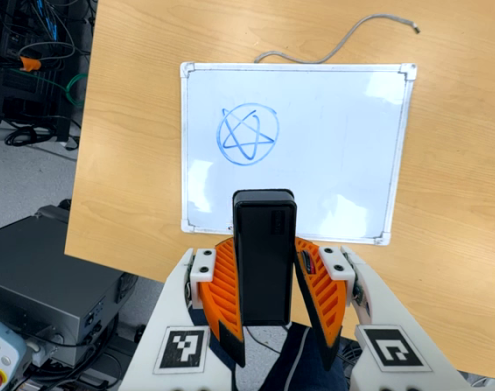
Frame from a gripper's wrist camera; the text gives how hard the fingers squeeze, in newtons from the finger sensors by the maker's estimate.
{"total": 5.1, "left": 4.5, "right": 5.8}